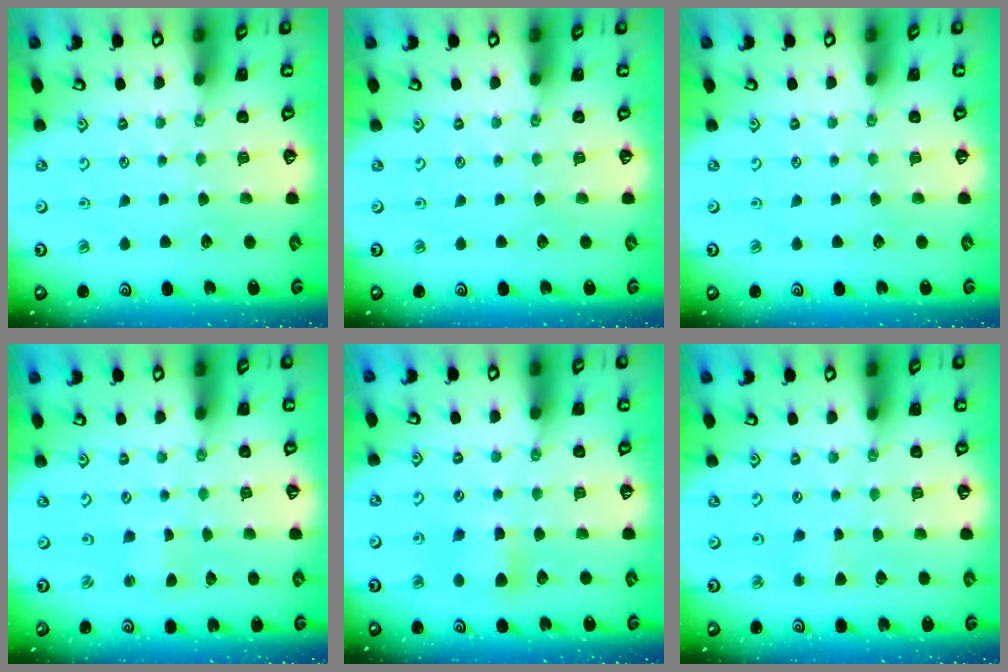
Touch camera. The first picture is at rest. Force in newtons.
{"total": 0.0}
{"total": 0.0}
{"total": 1.3, "press": 1.3, "slide": 0.1}
{"total": 5.2, "press": 5.2, "slide": 0.5}
{"total": 2.2, "press": 2.2, "slide": 0.2}